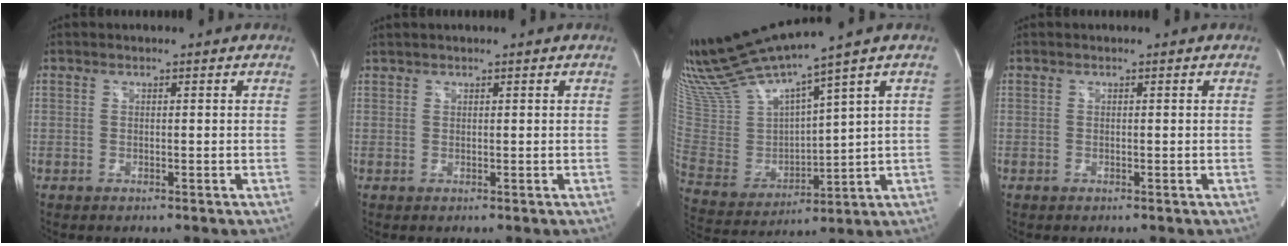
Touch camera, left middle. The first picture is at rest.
{"total": 0.9, "force": [0.9, 0.1, 0.3], "torque": [-0.009, 0.015, 0.022]}
{"total": 15.7, "force": [13.6, -0.9, 7.7], "torque": [-0.152, -0.018, 0.274]}
{"total": 0.0}